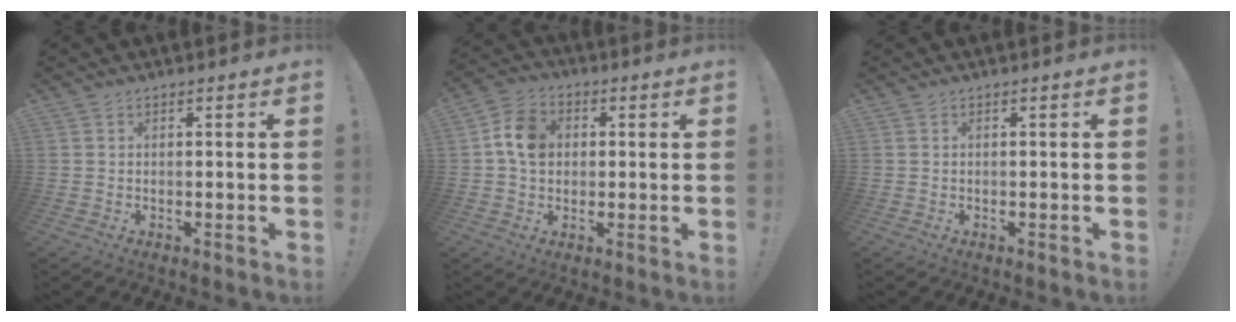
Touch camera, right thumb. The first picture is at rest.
{"total": 9.5, "force": [1.3, 7.5, 5.7], "torque": [-0.091, 0.016, 0.027]}
{"total": 0.0}